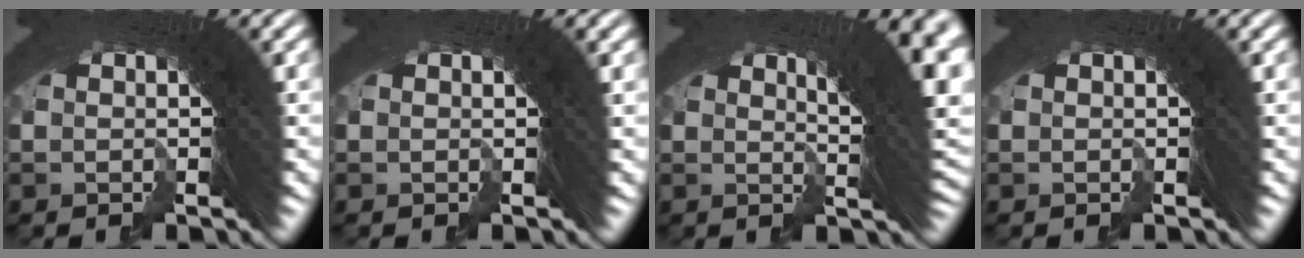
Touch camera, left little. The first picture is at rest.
{"total": 0.5, "force": [0.4, -0.1, 0.4], "torque": [-0.008, -0.001, 0.005]}
{"total": 6.7, "force": [2.5, 0.9, 6.2], "torque": [-0.046, 0.017, 0.036]}
{"total": 0.0}